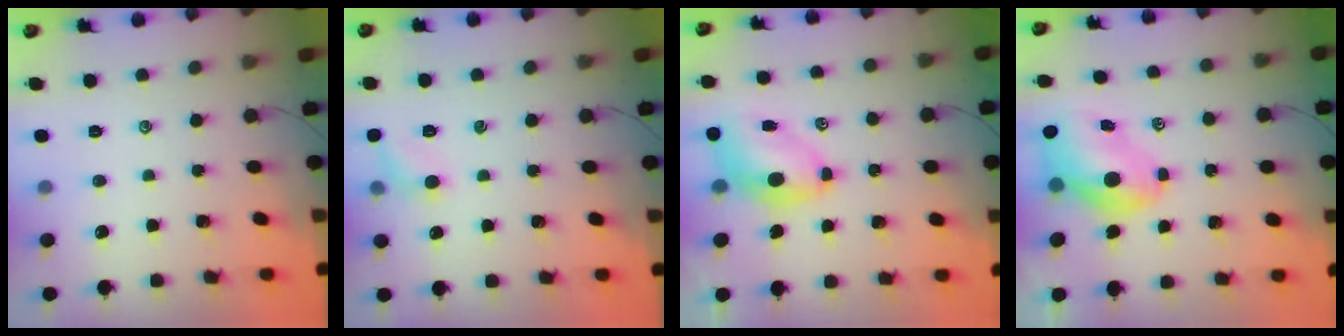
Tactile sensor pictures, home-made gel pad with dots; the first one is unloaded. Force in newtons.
{"total": 6.0, "press": 5.7, "slide": 1.8}
{"total": 6.8, "press": 6.6, "slide": 1.8}
{"total": 8.7, "press": 8.3, "slide": 2.5}